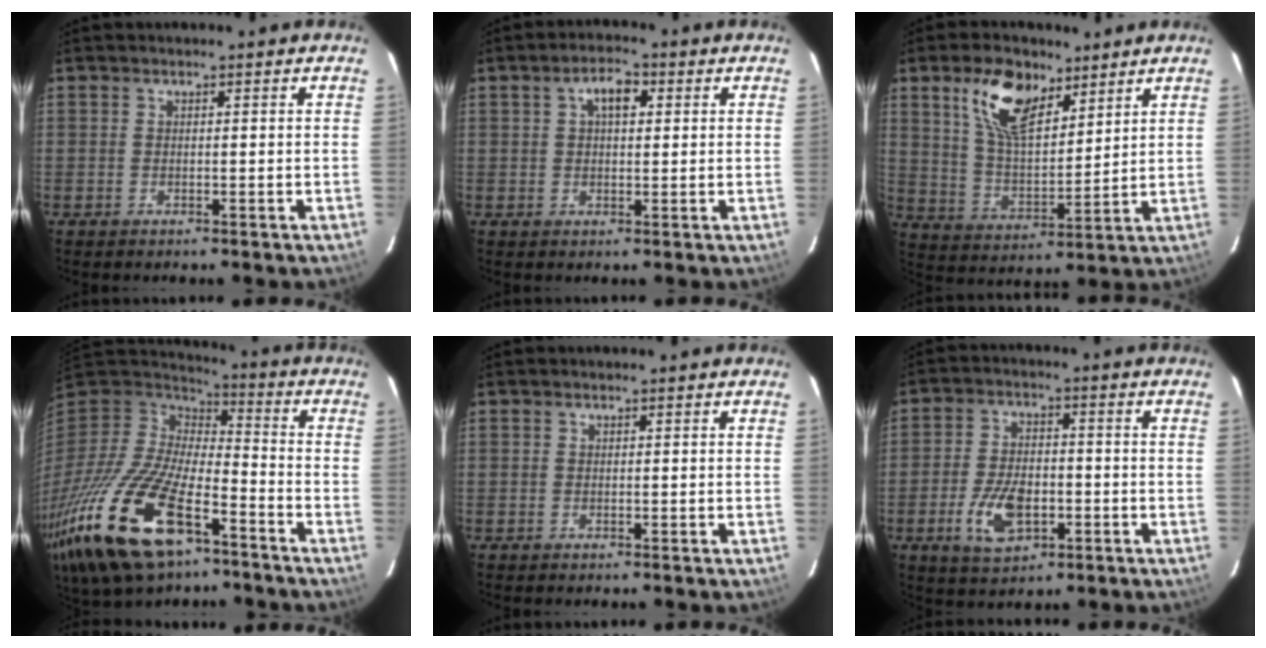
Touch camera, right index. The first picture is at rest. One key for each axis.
{"total": 4.5, "fx": 1.4, "fy": 2.3, "fz": 3.5, "tx": -0.059, "ty": 0.016, "tz": 0.026}
{"total": 13.0, "fx": 7.6, "fy": 6.2, "fz": 8.5, "tx": -0.156, "ty": 0.013, "tz": 0.147}
{"total": 30.2, "fx": -17.0, "fy": 12.7, "fz": 21.4, "tx": -0.453, "ty": -0.058, "tz": -0.299}
{"total": 0.0}
{"total": 9.8, "fx": -3.4, "fy": 5.5, "fz": 7.4, "tx": -0.154, "ty": 0.000, "tz": -0.053}